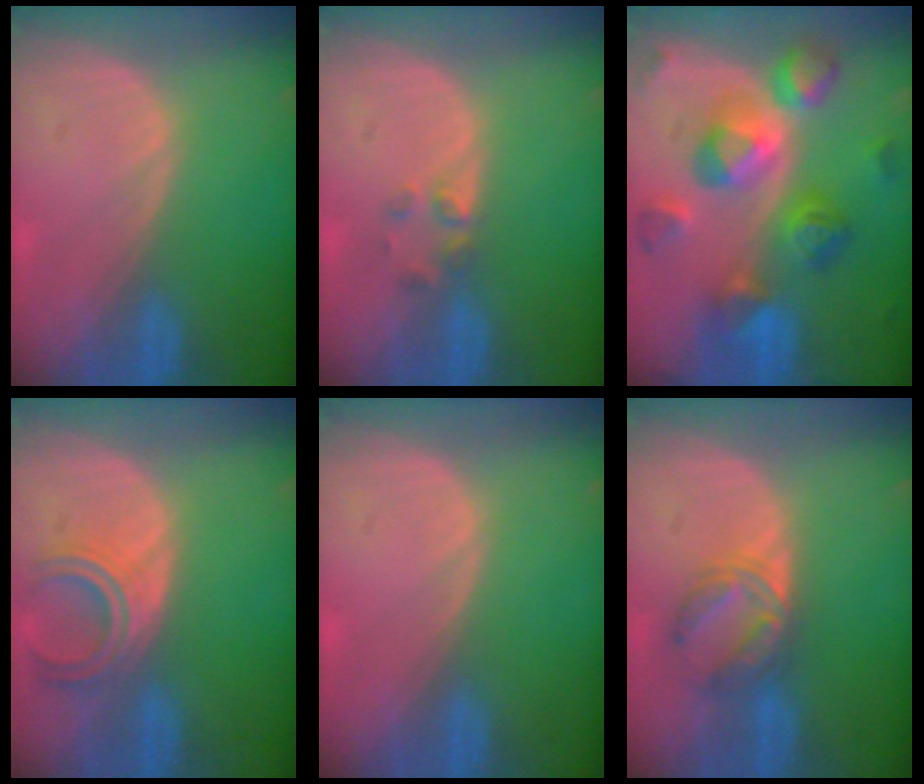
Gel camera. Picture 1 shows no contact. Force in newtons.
{"total": 2.0, "press": 1.9, "slide": 0.8}
{"total": 11.4, "press": 11.3, "slide": 1.1}
{"total": 5.2, "press": 5.1, "slide": 1.0}
{"total": 0.6, "press": 0.0, "slide": 0.6}
{"total": 5.6, "press": 5.5, "slide": 1.1}